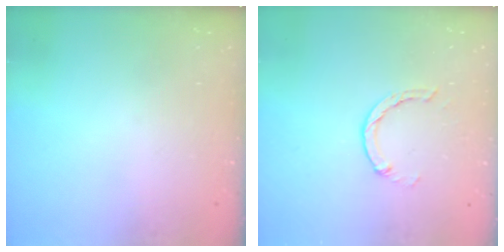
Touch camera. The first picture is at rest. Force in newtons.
{"total": 2.9, "press": 2.9, "slide": 0.4}